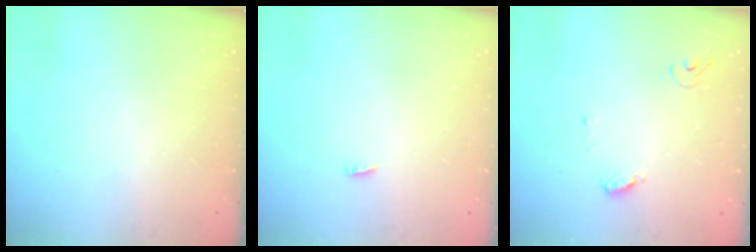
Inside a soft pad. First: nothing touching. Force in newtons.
{"total": 6.6, "press": 2.7, "slide": 6.1}
{"total": 5.0, "press": 5.0, "slide": 0.4}